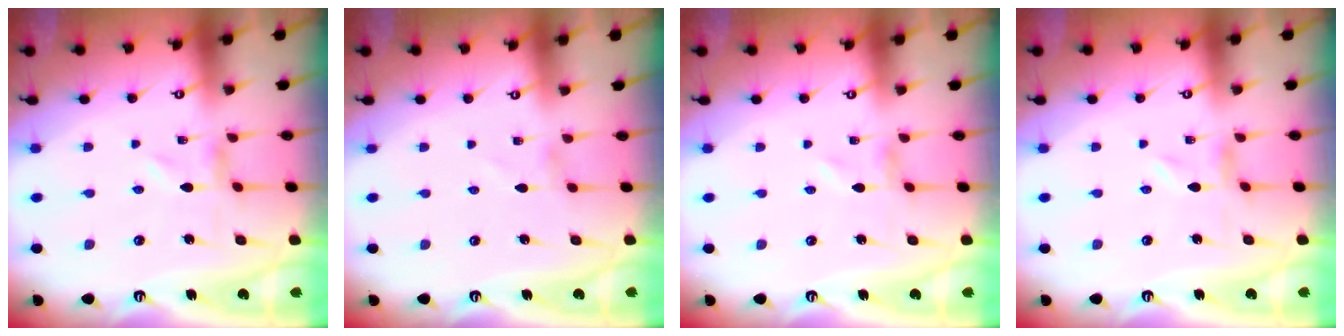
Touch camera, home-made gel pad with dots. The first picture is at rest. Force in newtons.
{"total": 1.2, "press": 1.2, "slide": 0.1}
{"total": 0.6, "press": 0.6, "slide": 0.2}
{"total": 0.0}